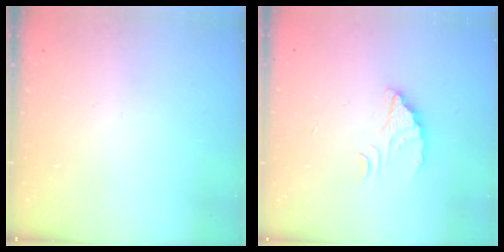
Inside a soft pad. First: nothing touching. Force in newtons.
{"total": 2.5, "press": 2.5, "slide": 0.1}